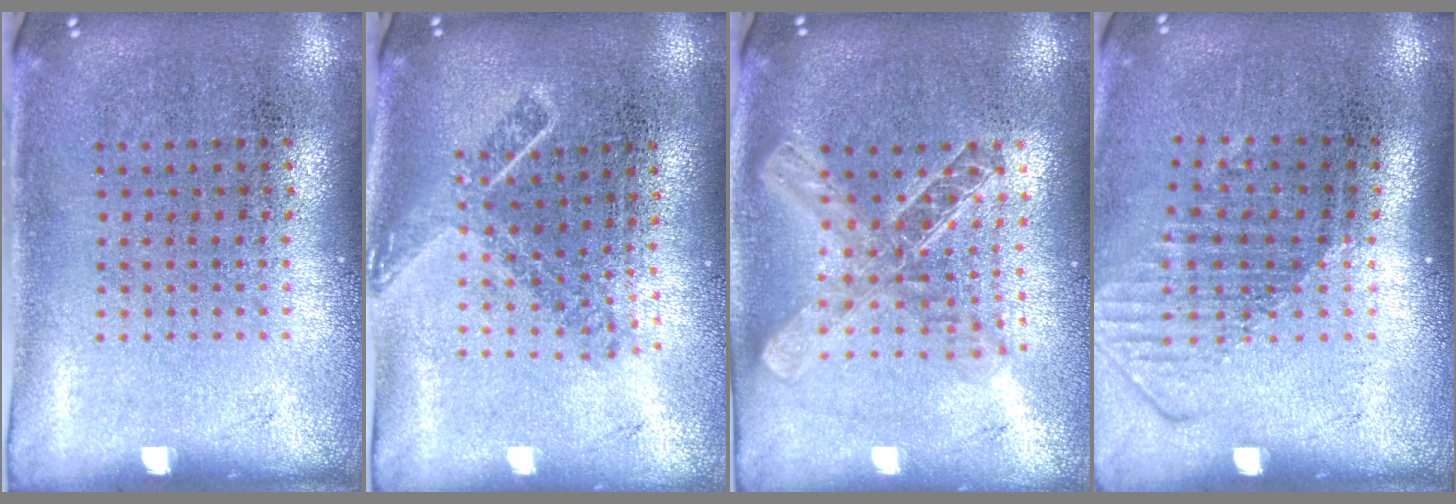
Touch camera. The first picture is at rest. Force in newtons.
{"total": 1.8, "press": 1.3, "slide": 1.2}
{"total": 2.0, "press": 1.7, "slide": 1.1}
{"total": 1.6, "press": 1.1, "slide": 1.1}